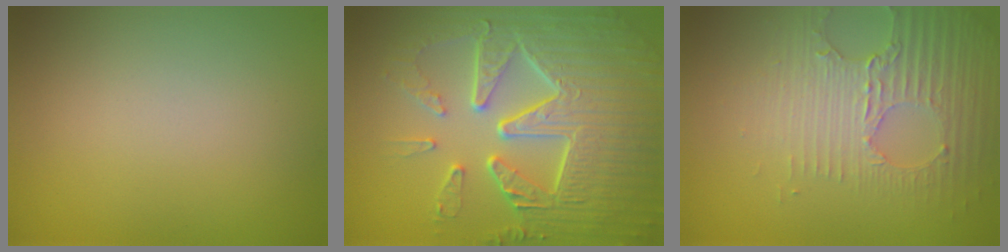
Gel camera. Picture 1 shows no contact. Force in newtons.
{"total": 9.6, "press": 6.5, "slide": 7.0}
{"total": 3.6, "press": 3.5, "slide": 0.8}